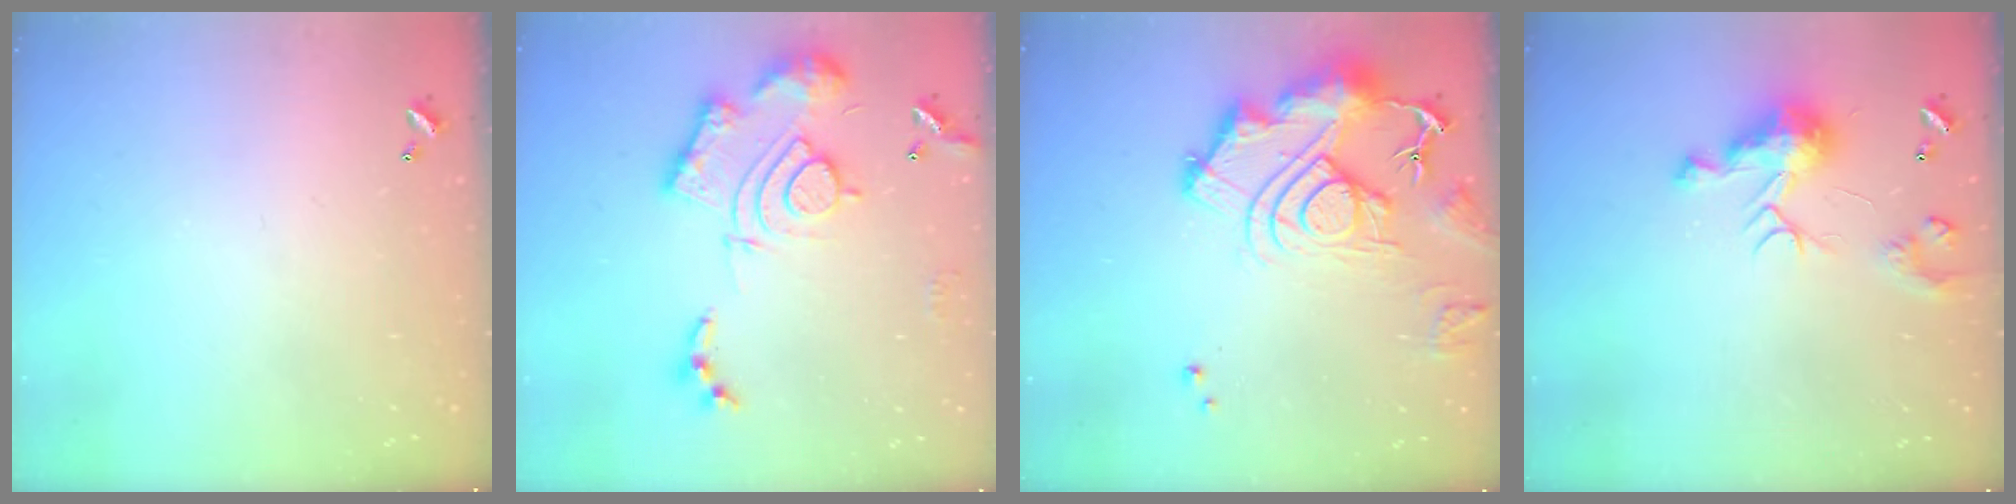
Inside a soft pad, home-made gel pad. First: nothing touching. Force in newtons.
{"total": 19.2, "press": 19.1, "slide": 1.8}
{"total": 16.2, "press": 16.1, "slide": 1.7}
{"total": 9.7, "press": 9.7, "slide": 0.8}